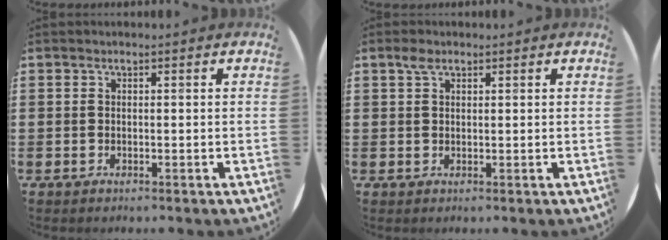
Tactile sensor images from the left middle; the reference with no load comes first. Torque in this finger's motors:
{"motor_torque": [0.56, -0.29, -0.01, 0.00]}